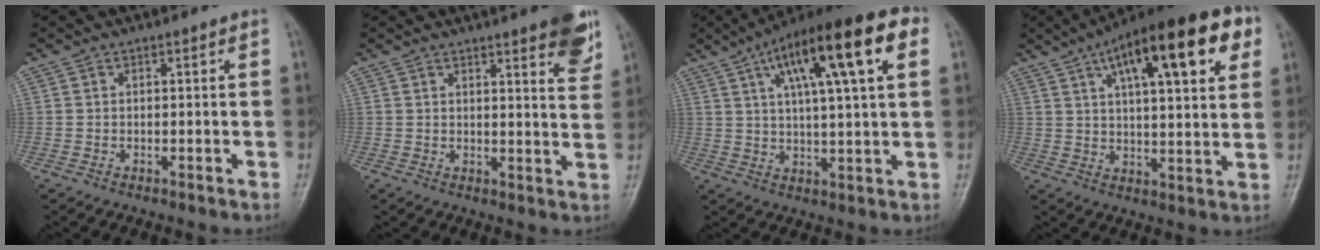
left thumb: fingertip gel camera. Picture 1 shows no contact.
{"total": 9.1, "force": [5.5, 1.9, 6.9], "torque": [-0.066, -0.025, 0.063]}
{"total": 19.2, "force": [7.5, 4.8, 17.0], "torque": [-0.256, 0.019, 0.114]}
{"total": 21.0, "force": [9.2, 6.8, 17.6], "torque": [-0.244, 0.009, 0.134]}